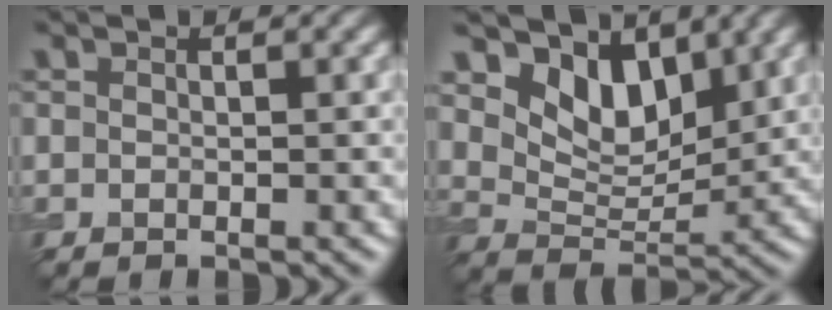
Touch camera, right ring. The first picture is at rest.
{"total": 5.8, "force": [4.0, 3.2, 2.8], "torque": [-0.051, -0.008, 0.058]}